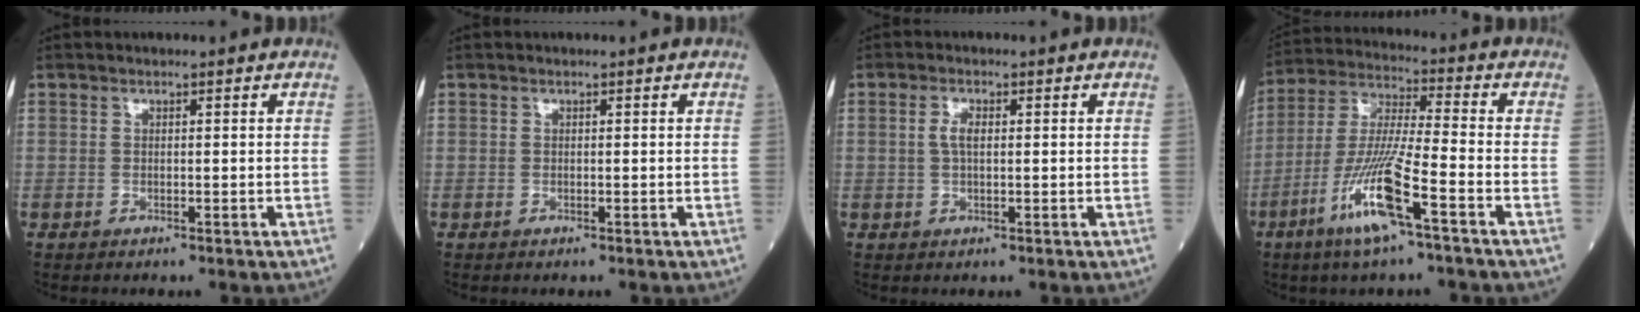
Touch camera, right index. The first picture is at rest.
{"total": 0.0}
{"total": 2.2, "force": [0.3, 0.8, 2.0], "torque": [-0.042, 0.005, 0.006]}
{"total": 12.5, "force": [-6.0, 0.2, 10.9], "torque": [-0.226, -0.014, -0.117]}